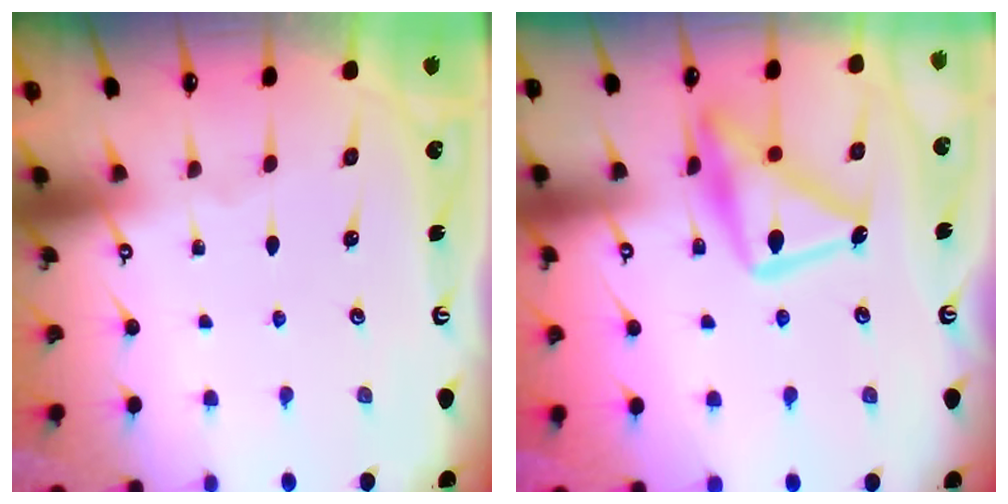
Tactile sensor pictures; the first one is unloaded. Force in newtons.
{"total": 17.4, "press": 17.4, "slide": 0.9}